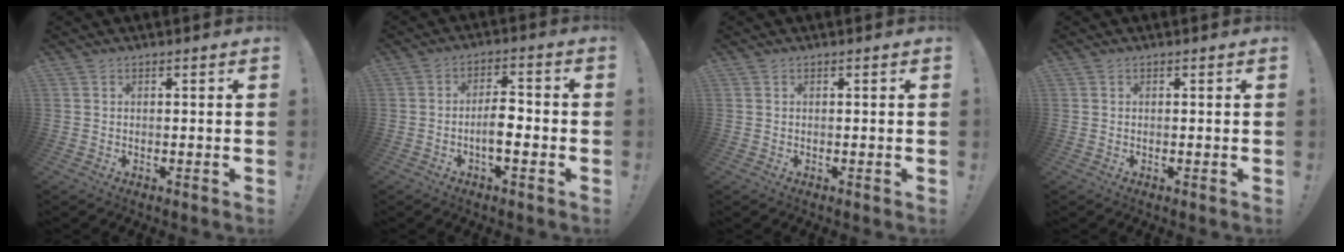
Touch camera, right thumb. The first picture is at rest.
{"total": 7.2, "force": [-2.1, 2.7, 6.4], "torque": [-0.110, 0.004, -0.041]}
{"total": 0.0}
{"total": 0.0}